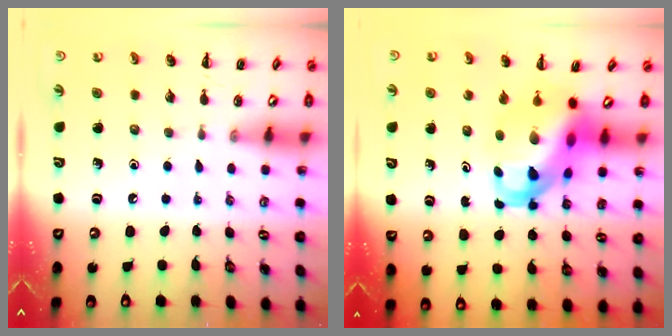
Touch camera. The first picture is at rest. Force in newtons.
{"total": 11.4, "press": 11.0, "slide": 2.9}